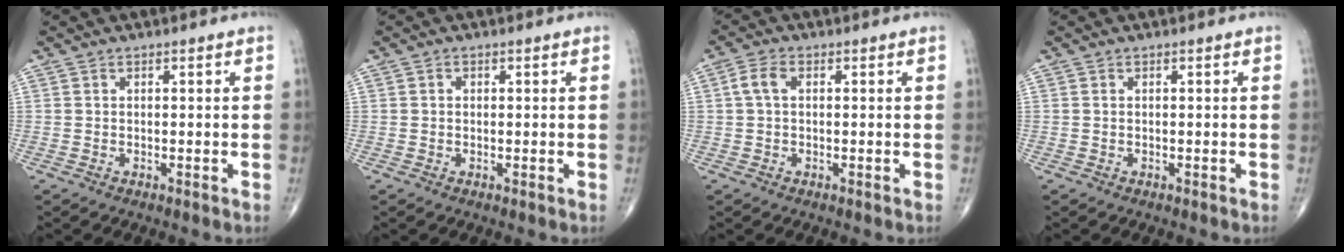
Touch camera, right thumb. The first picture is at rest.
{"total": 0.8, "force": [0.2, 0.7, 0.4], "torque": [-0.002, 0.002, 0.002]}
{"total": 3.3, "force": [0.7, 1.9, 2.7], "torque": [-0.064, 0.009, 0.012]}
{"total": 0.0}